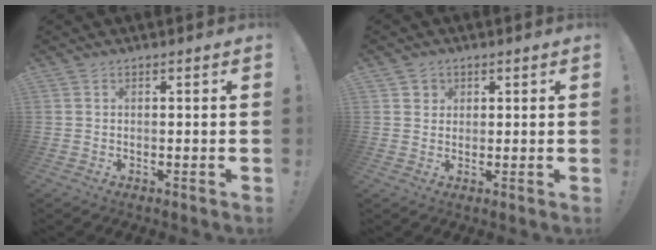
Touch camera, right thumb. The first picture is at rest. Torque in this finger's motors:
{"motor_torque": [0.24, 0.39, 0.22, -0.26, 0.00]}